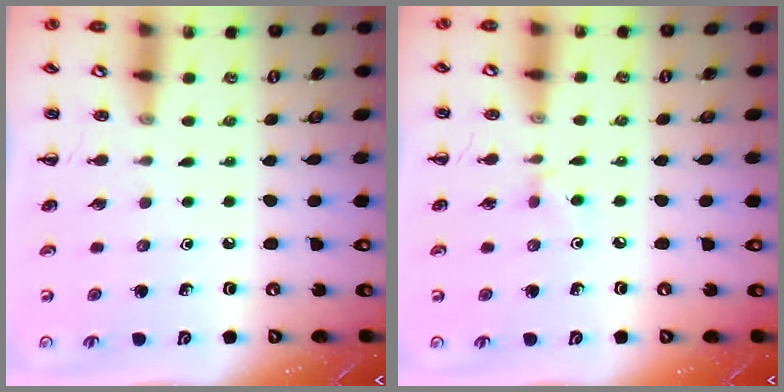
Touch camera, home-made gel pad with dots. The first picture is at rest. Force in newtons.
{"total": 3.7, "press": 3.5, "slide": 1.2}